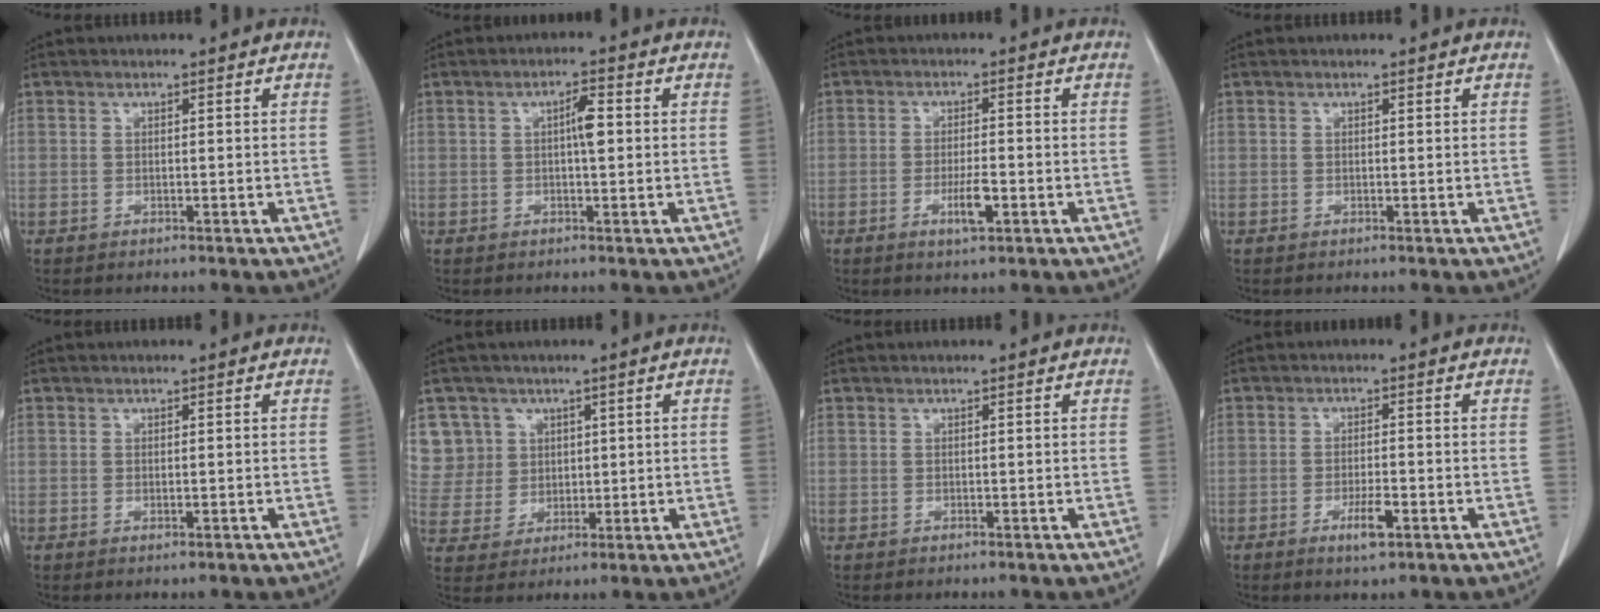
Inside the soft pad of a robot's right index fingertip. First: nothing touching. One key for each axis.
{"total": 3.0, "fx": 0.4, "fy": 0.6, "fz": 3.0, "tx": -0.046, "ty": 0.007, "tz": 0.008}
{"total": 4.0, "fx": -1.4, "fy": 0.6, "fz": 3.7, "tx": -0.063, "ty": -0.001, "tz": -0.021}
{"total": 0.0}
{"total": 0.9, "fx": -0.3, "fy": 0.1, "fz": 0.9, "tx": -0.015, "ty": -0.003, "tz": -0.002}
{"total": 9.0, "fx": 3.7, "fy": 8.2, "fz": 0.3, "tx": -0.005, "ty": 0.031, "tz": 0.089}
{"total": 0.0}
{"total": 4.0, "fx": -1.9, "fy": 0.7, "fz": 3.4, "tx": -0.062, "ty": -0.003, "tz": -0.030}